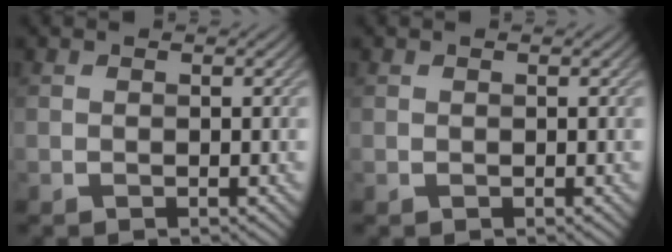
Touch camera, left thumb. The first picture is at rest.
{"total": 0.0}